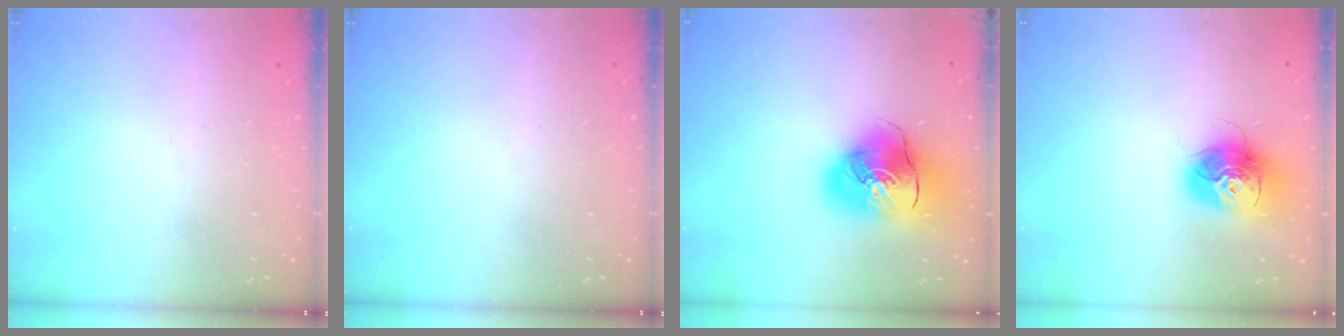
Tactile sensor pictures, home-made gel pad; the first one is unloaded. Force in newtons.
{"total": 0.0}
{"total": 15.9, "press": 15.6, "slide": 2.7}
{"total": 15.7, "press": 15.6, "slide": 1.6}